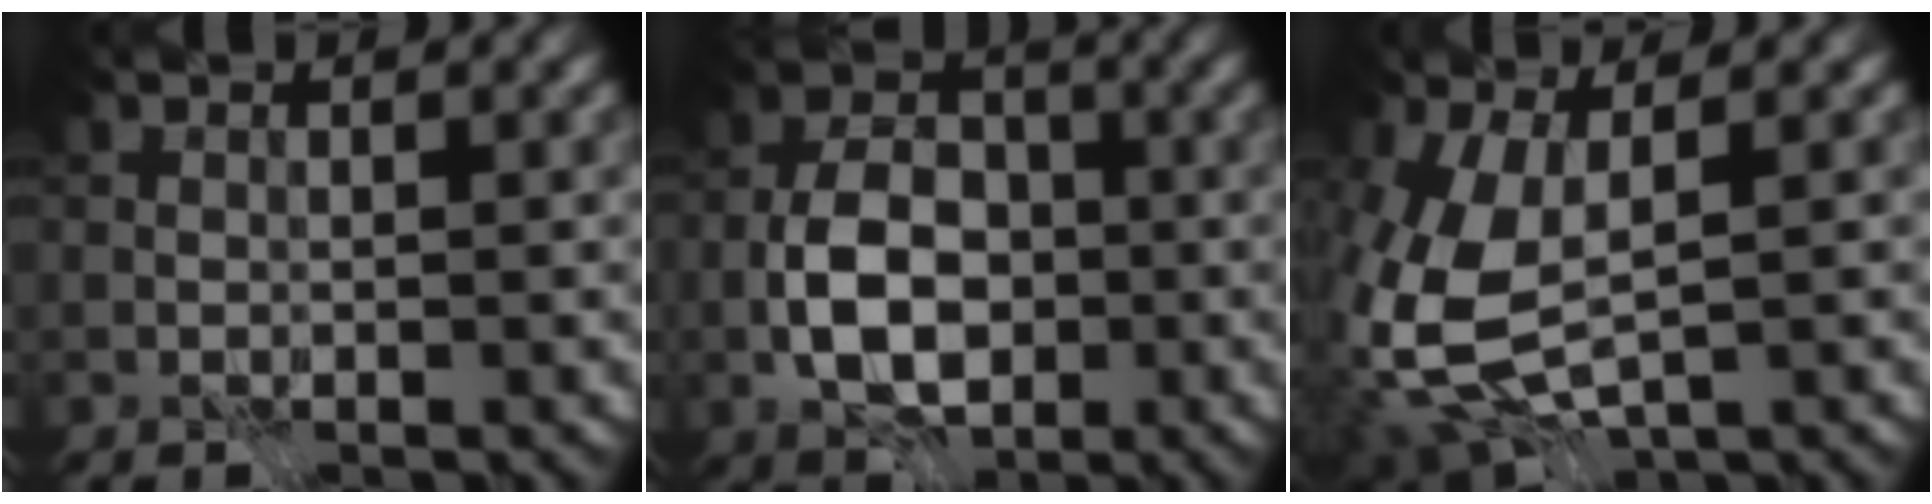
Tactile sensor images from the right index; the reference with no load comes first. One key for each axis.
{"total": 6.9, "fx": -2.2, "fy": 4.3, "fz": 4.9, "tx": -0.084, "ty": 0.005, "tz": -0.047}
{"total": 8.9, "fx": -1.4, "fy": 4.7, "fz": 7.4, "tx": -0.185, "ty": -0.026, "tz": -0.015}